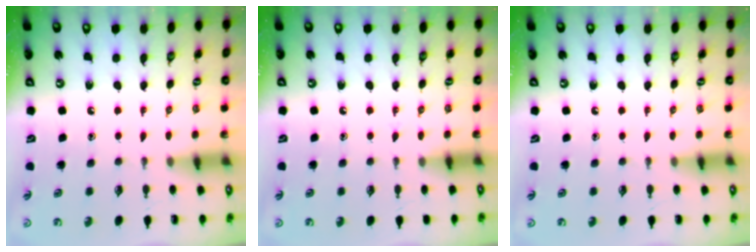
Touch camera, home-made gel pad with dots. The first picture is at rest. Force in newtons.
{"total": 3.4, "press": 3.4, "slide": 0.5}
{"total": 0.0}